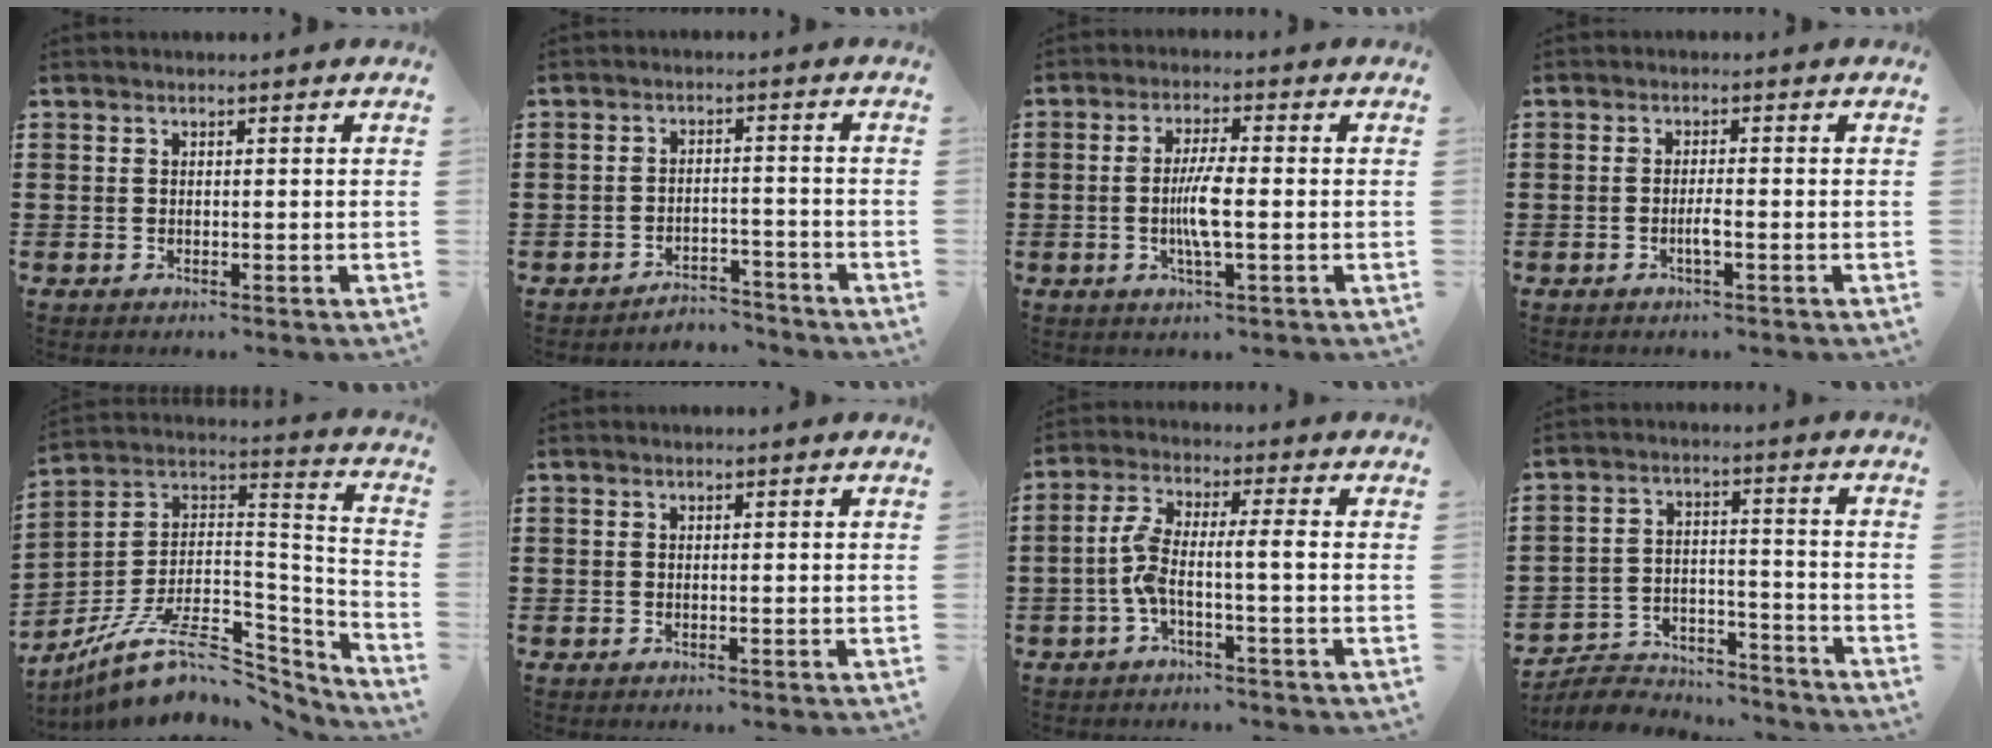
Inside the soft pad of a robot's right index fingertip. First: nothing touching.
{"total": 3.8, "force": [-3.7, 0.6, 0.0], "torque": [-0.005, 0.002, -0.077]}
{"total": 5.4, "force": [-0.7, 0.8, 5.3], "torque": [-0.106, -0.004, -0.019]}
{"total": 2.0, "force": [-0.8, 0.1, 1.8], "torque": [-0.040, -0.003, -0.016]}
{"total": 12.6, "force": [-7.9, 5.4, 8.1], "torque": [-0.165, 0.011, -0.143]}
{"total": 0.0}
{"total": 5.5, "force": [-1.2, 0.9, 5.3], "torque": [-0.126, -0.007, -0.033]}
{"total": 6.3, "force": [-6.1, 1.4, 0.7], "torque": [-0.023, 0.015, -0.124]}